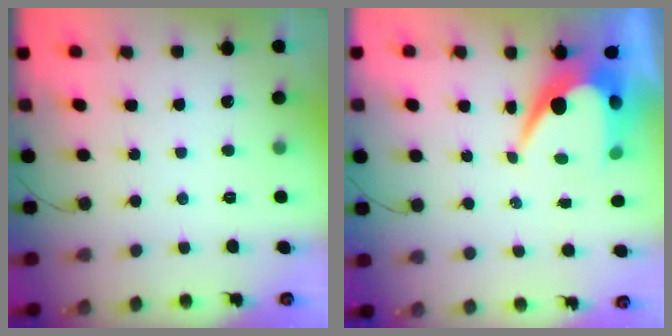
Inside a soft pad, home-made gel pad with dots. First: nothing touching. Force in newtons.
{"total": 8.9, "press": 8.9, "slide": 0.4}